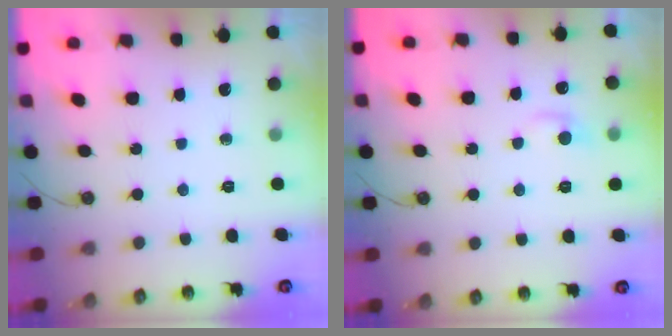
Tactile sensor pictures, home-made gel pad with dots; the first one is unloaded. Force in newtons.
{"total": 0.7, "press": 0.1, "slide": 0.7}